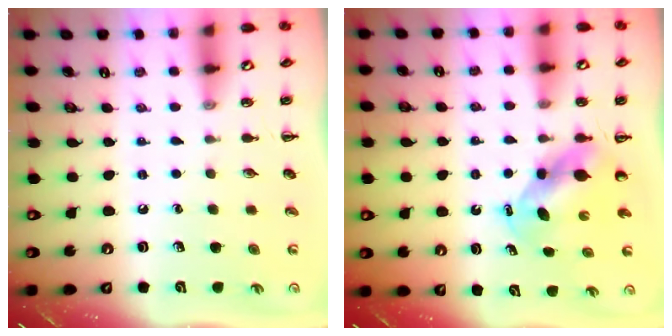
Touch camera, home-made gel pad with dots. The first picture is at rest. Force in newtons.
{"total": 6.2, "press": 6.1, "slide": 1.0}